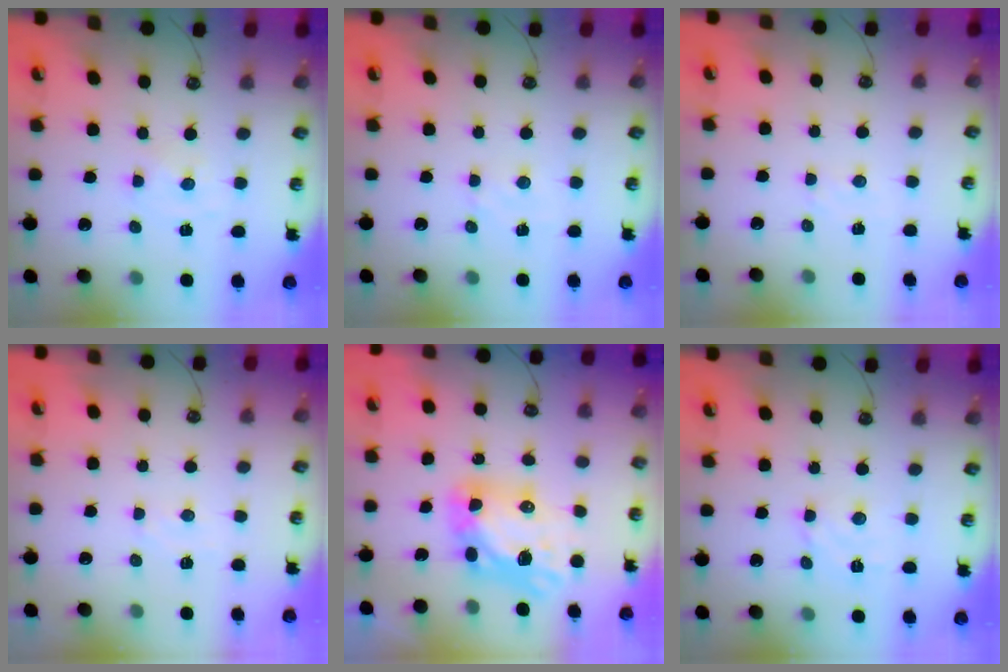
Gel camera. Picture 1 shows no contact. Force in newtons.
{"total": 2.3, "press": 2.3, "slide": 0.4}
{"total": 2.9, "press": 2.9, "slide": 0.5}
{"total": 4.6, "press": 4.6, "slide": 0.5}
{"total": 10.1, "press": 10.1, "slide": 1.1}
{"total": 2.9, "press": 2.8, "slide": 0.3}